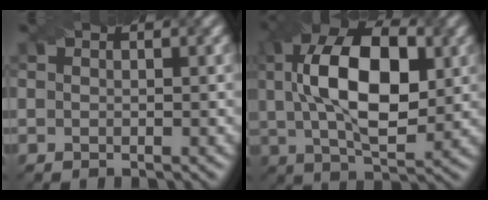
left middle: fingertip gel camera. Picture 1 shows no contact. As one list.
[{"total": 12.4, "force": [1.9, 6.2, 10.5], "torque": [-0.185, 0.014, 0.031]}]